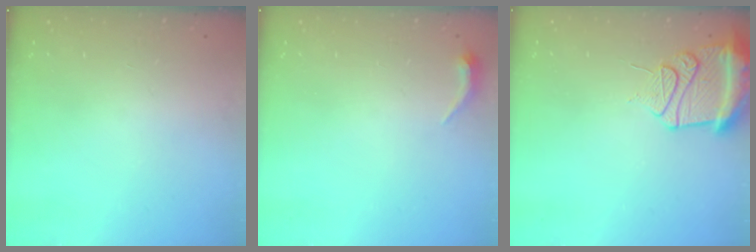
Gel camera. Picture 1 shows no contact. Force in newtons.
{"total": 3.5, "press": 3.4, "slide": 0.7}
{"total": 12.9, "press": 12.8, "slide": 1.5}